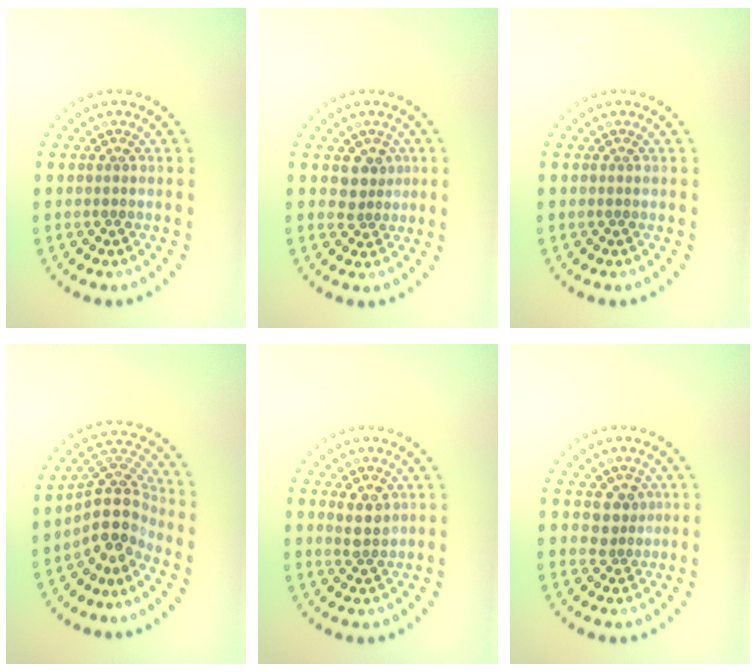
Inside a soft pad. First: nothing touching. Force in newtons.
{"total": 2.1, "press": 1.6, "slide": 1.3}
{"total": 0.0}
{"total": 4.6, "press": 3.5, "slide": 2.9}
{"total": 2.1, "press": 2.0, "slide": 0.7}
{"total": 2.1, "press": 1.6, "slide": 1.3}